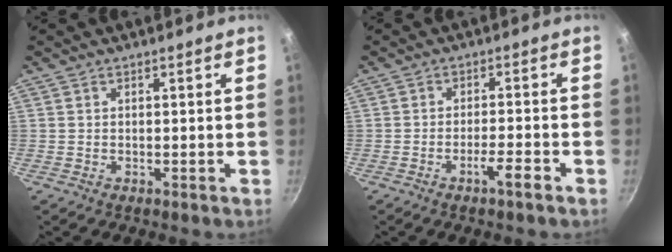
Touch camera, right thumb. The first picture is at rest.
{"total": 3.8, "force": [-2.3, 0.3, 3.0], "torque": [-0.053, 0.018, -0.039]}